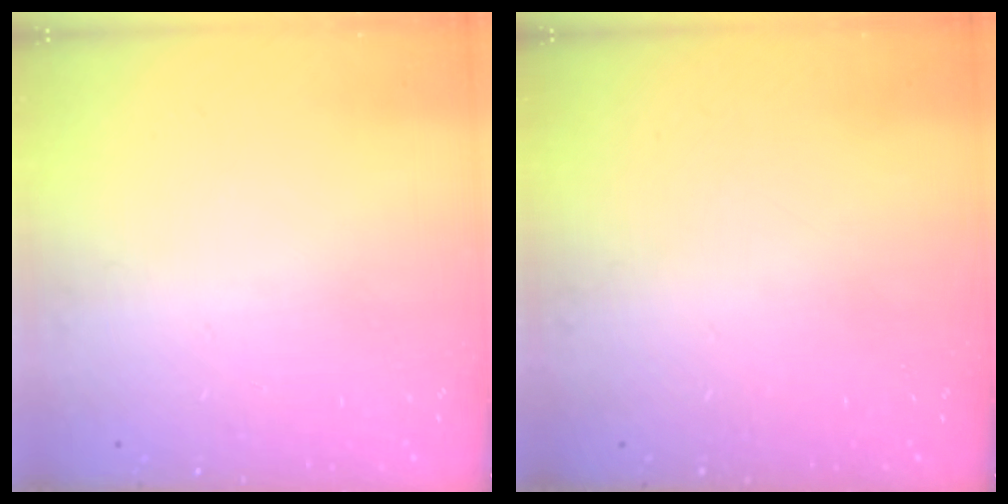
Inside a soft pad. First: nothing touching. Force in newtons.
{"total": 0.0}